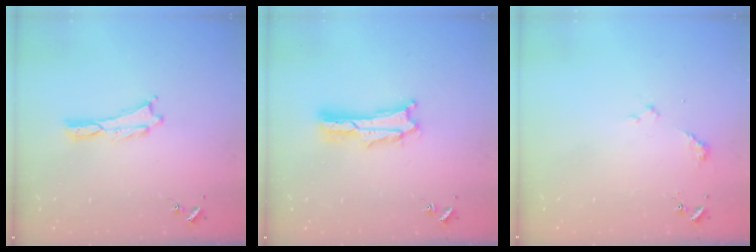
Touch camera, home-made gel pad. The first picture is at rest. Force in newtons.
{"total": 2.0, "press": 2.0, "slide": 0.3}
{"total": 2.4, "press": 2.3, "slide": 0.3}